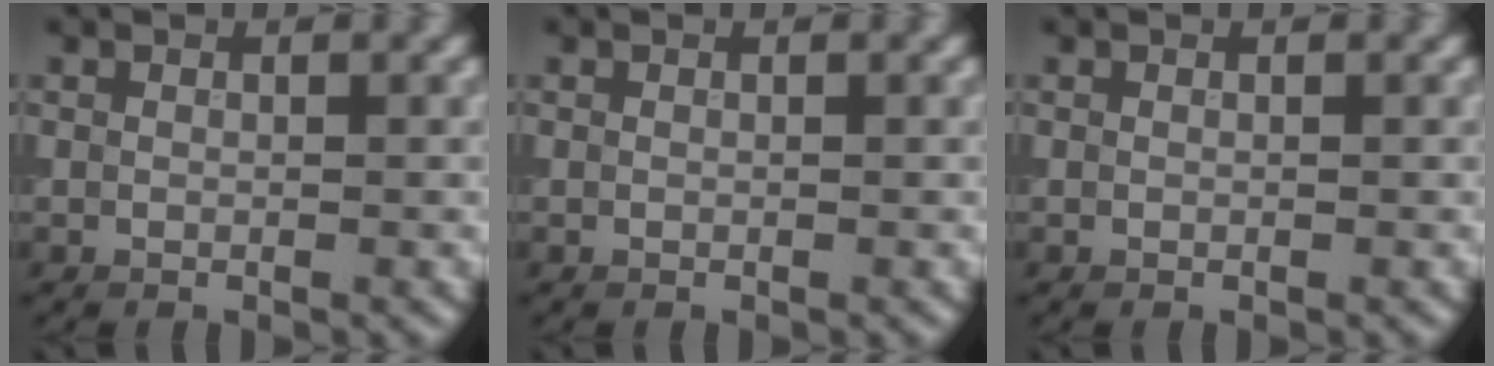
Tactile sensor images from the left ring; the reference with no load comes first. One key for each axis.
{"total": 0.0}
{"total": 0.0}